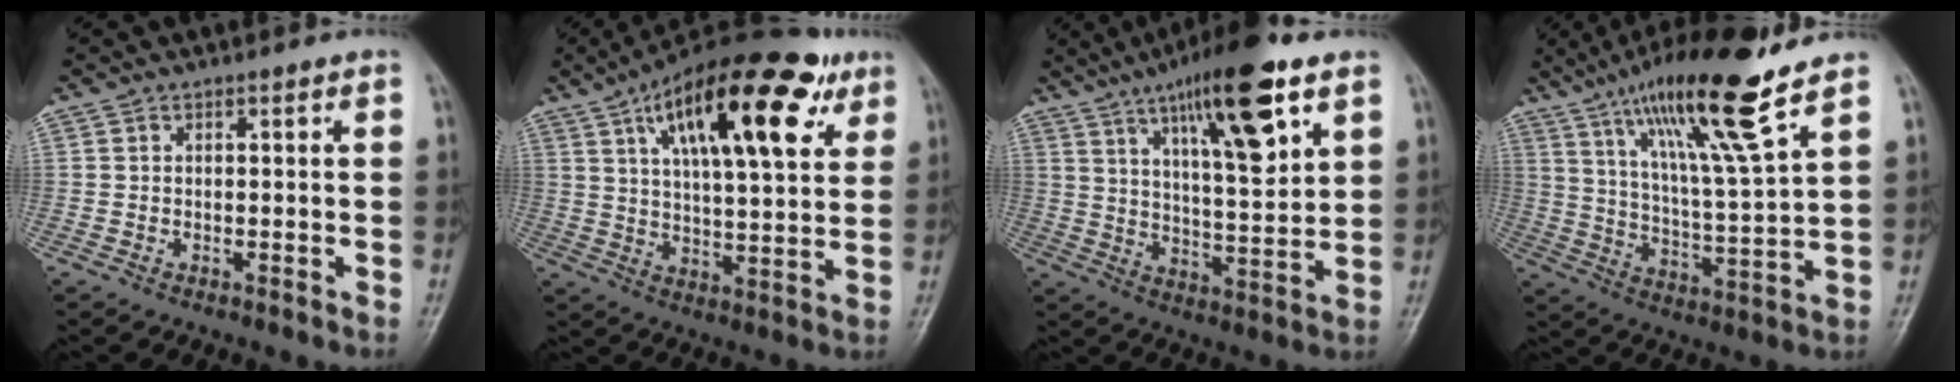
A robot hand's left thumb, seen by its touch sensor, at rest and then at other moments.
{"total": 23.9, "force": [11.1, 9.0, 19.2], "torque": [-0.275, -0.012, 0.172]}
{"total": 18.1, "force": [9.4, 4.2, 14.9], "torque": [-0.224, -0.034, 0.154]}
{"total": 18.3, "force": [11.8, 1.7, 14.0], "torque": [-0.236, -0.055, 0.207]}